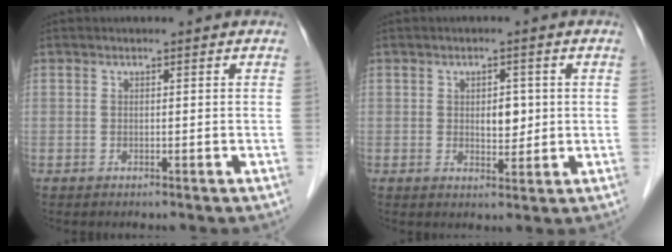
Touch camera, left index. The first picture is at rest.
{"total": 3.3, "force": [0.3, 1.9, 2.7], "torque": [-0.038, 0.002, 0.011]}